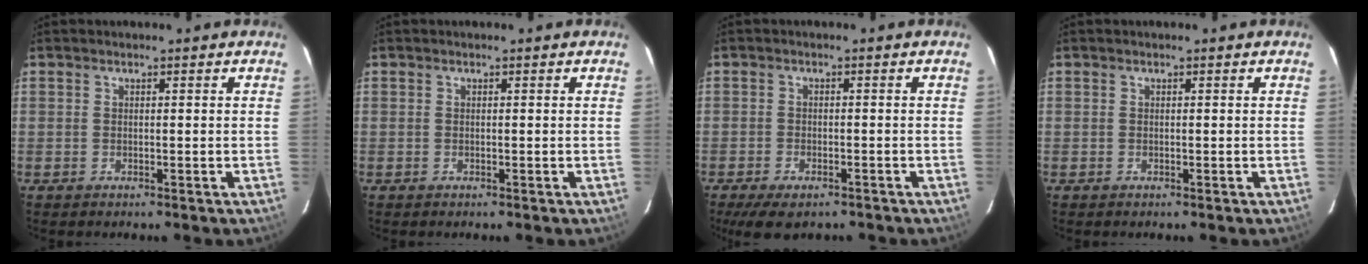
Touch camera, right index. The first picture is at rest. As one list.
[{"total": 0.0}, {"total": 7.2, "force": [-5.3, 2.9, 3.9], "torque": [-0.088, -0.020, -0.082]}, {"total": 0.0}]